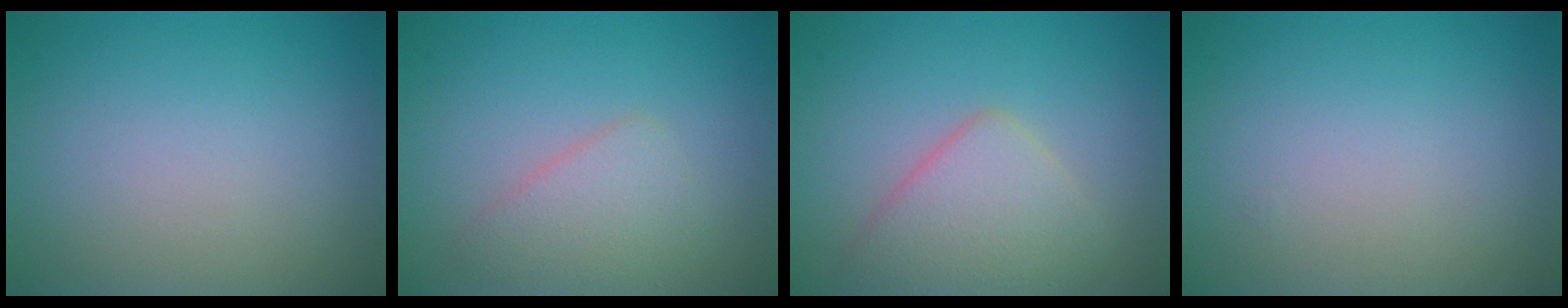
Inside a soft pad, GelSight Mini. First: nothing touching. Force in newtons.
{"total": 2.6, "press": 2.6, "slide": 0.1}
{"total": 4.0, "press": 4.0, "slide": 0.4}
{"total": 0.0}